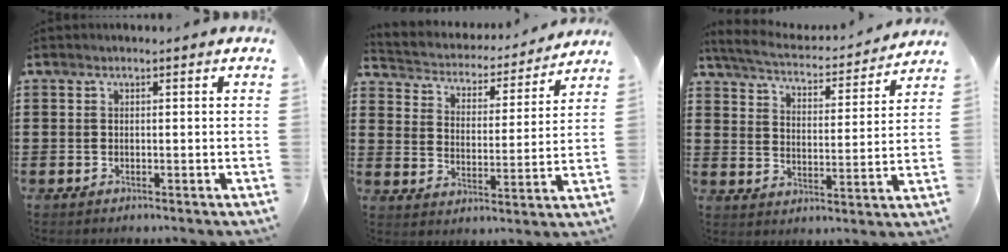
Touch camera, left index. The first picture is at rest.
{"total": 3.1, "force": [3.0, 0.6, -0.1], "torque": [-0.022, -0.030, 0.043]}
{"total": 4.0, "force": [3.9, 0.2, 0.9], "torque": [-0.041, -0.030, 0.060]}